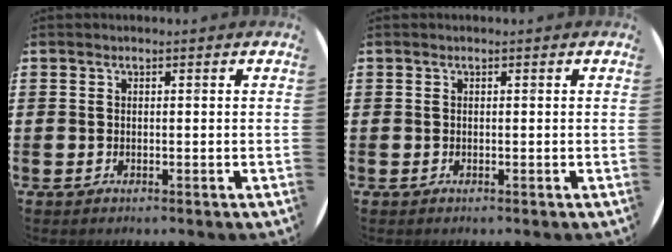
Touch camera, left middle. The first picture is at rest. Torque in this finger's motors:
{"motor_torque": [-0.04, 0.04, 0.00, 0.01]}